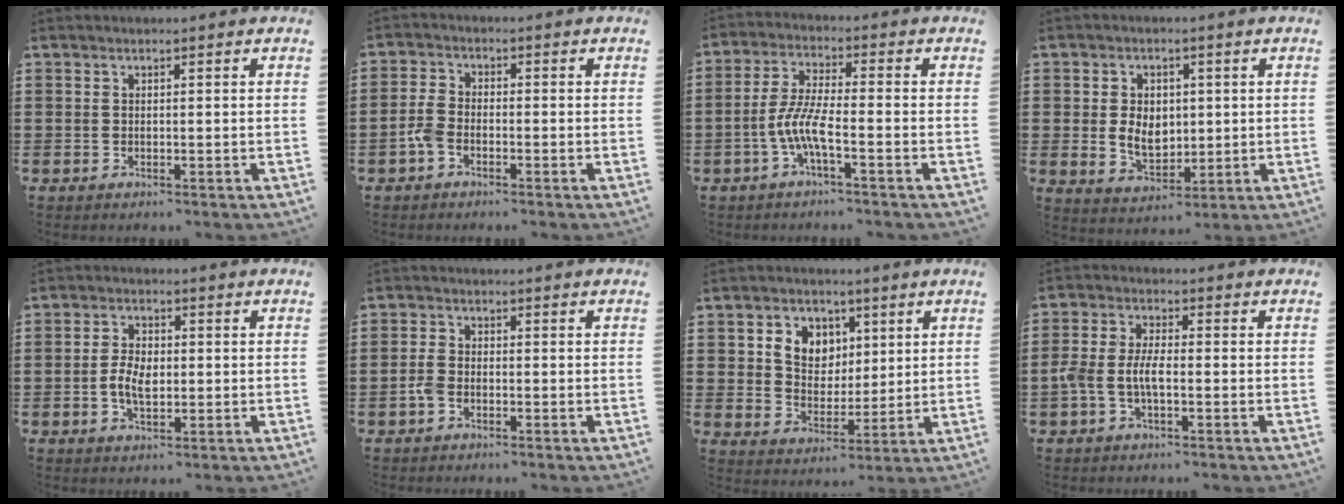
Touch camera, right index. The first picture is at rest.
{"total": 3.2, "force": [-1.8, 1.4, 2.2], "torque": [-0.068, -0.003, -0.043]}
{"total": 6.4, "force": [-2.6, 1.1, 5.8], "torque": [-0.138, -0.013, -0.055]}
{"total": 5.5, "force": [0.2, 4.1, 3.7], "torque": [-0.063, 0.005, 0.000]}
{"total": 4.3, "force": [-0.6, 2.4, 3.5], "torque": [-0.074, 0.003, -0.012]}
{"total": 2.5, "force": [-1.3, 1.1, 1.8], "torque": [-0.056, -0.005, -0.031]}
{"total": 5.7, "force": [2.5, 4.8, 1.8], "torque": [-0.051, 0.015, 0.044]}
{"total": 4.3, "force": [-1.3, 1.7, 3.7], "torque": [-0.094, -0.003, -0.032]}